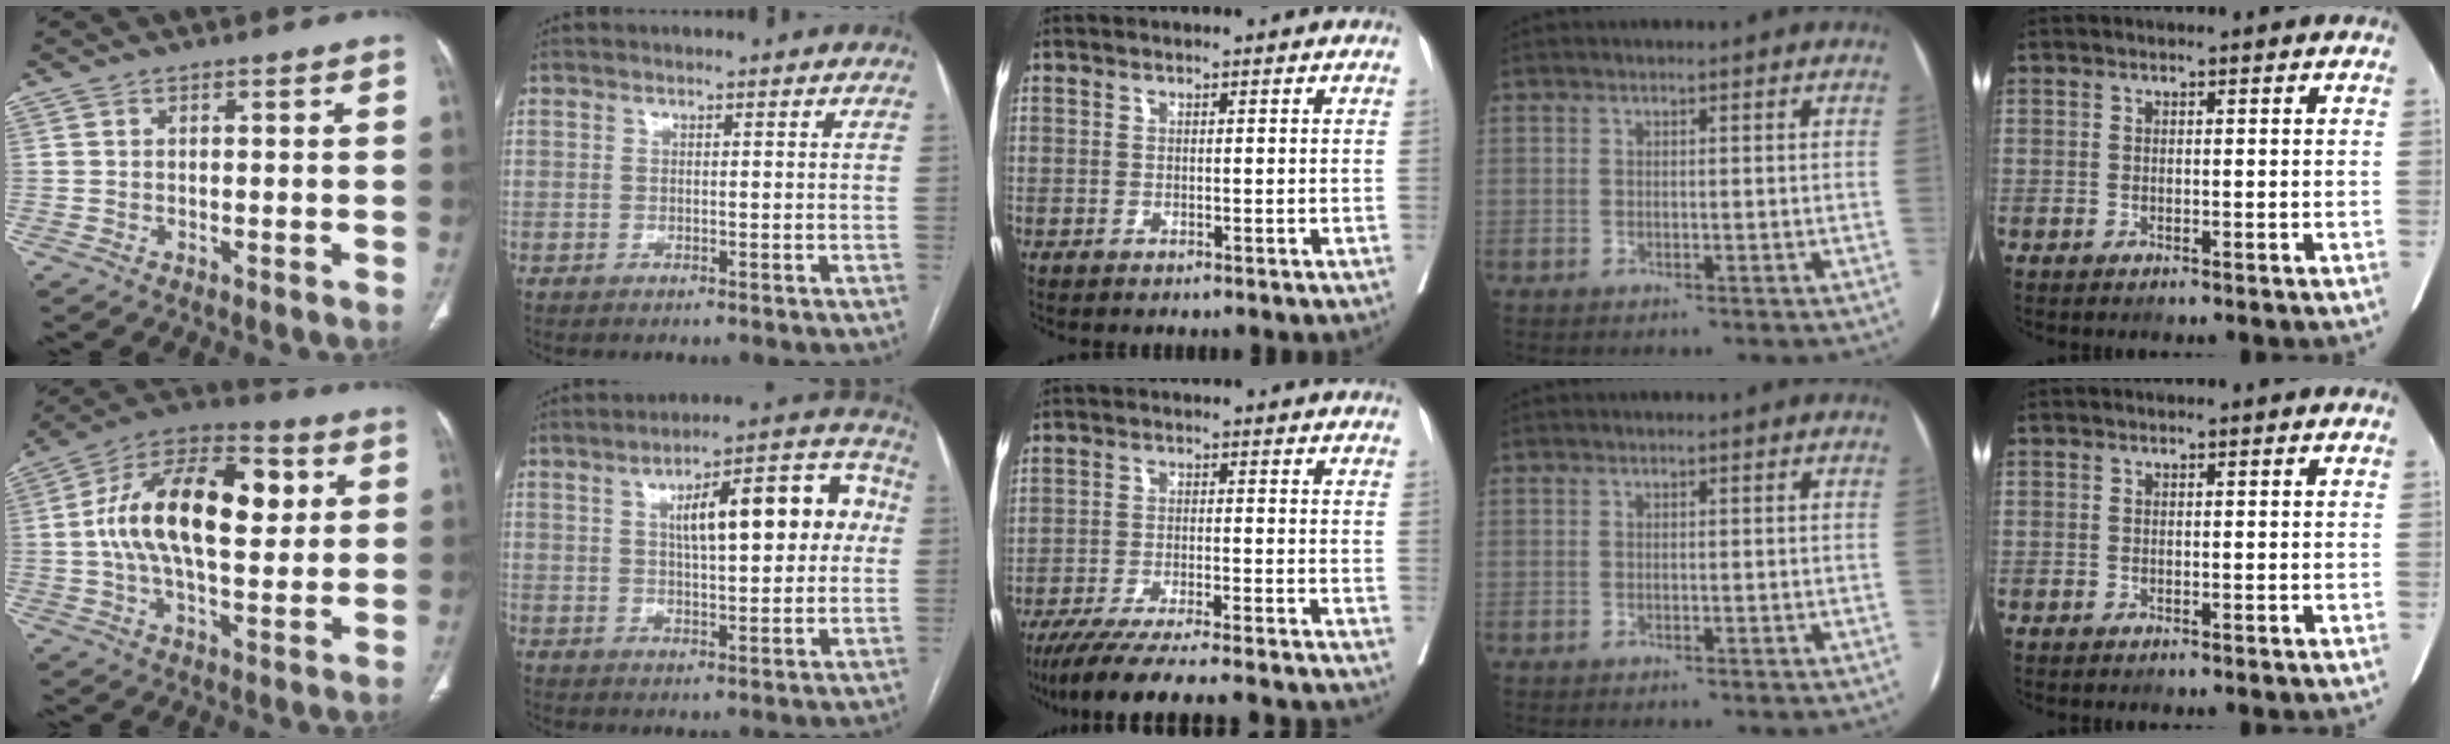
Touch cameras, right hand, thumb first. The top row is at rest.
{"thumb": {"total": 22.0, "force": [3.5, 11.1, 18.7], "torque": [-0.303, 0.020, 0.047]}, "index": {"total": 14.8, "force": [3.0, 4.4, 13.9], "torque": [-0.188, 0.046, 0.044]}, "middle": {"total": 20.6, "force": [-18.7, 0.3, 8.5], "torque": [-0.116, -0.042, -0.263]}}